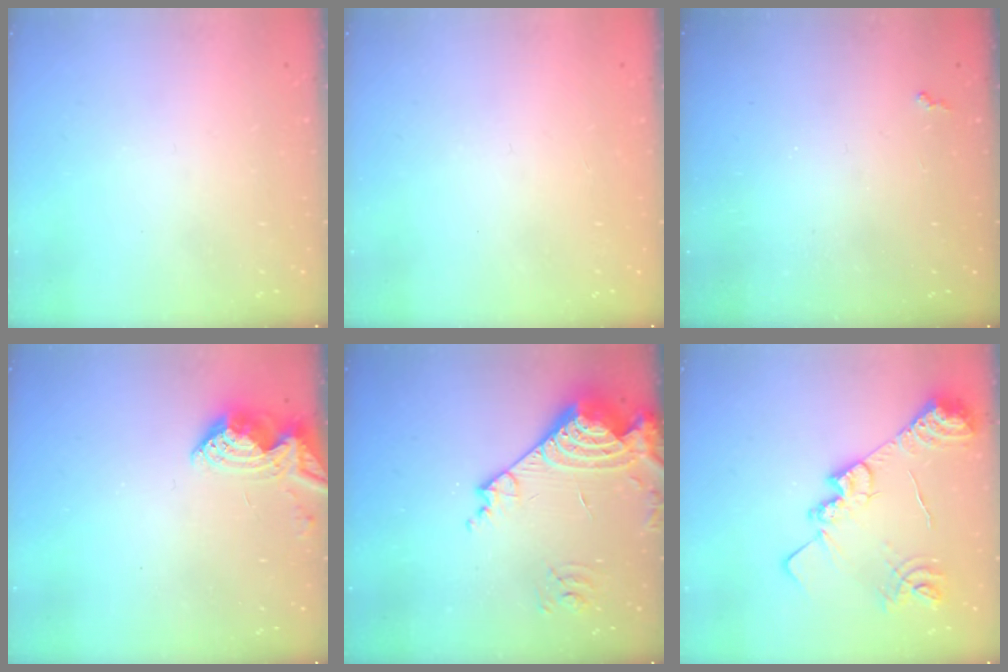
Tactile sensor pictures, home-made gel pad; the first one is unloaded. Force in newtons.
{"total": 1.5, "press": 1.3, "slide": 0.9}
{"total": 2.3, "press": 2.3, "slide": 0.5}
{"total": 7.0, "press": 6.9, "slide": 0.8}
{"total": 16.8, "press": 16.6, "slide": 2.0}
{"total": 18.5, "press": 18.4, "slide": 1.4}